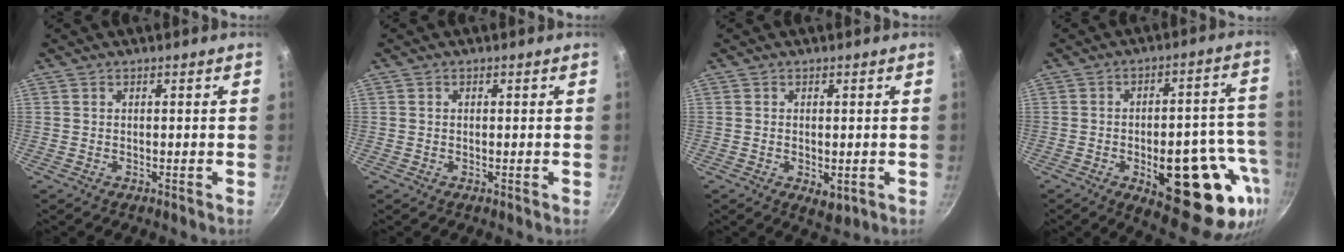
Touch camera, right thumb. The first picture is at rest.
{"total": 0.7, "force": [0.1, 0.6, 0.3], "torque": [-0.005, 0.004, 0.002]}
{"total": 3.5, "force": [-0.7, 2.0, 2.8], "torque": [-0.042, -0.013, -0.007]}
{"total": 22.8, "force": [-7.6, 9.8, 19.1], "torque": [-0.187, 0.022, -0.089]}